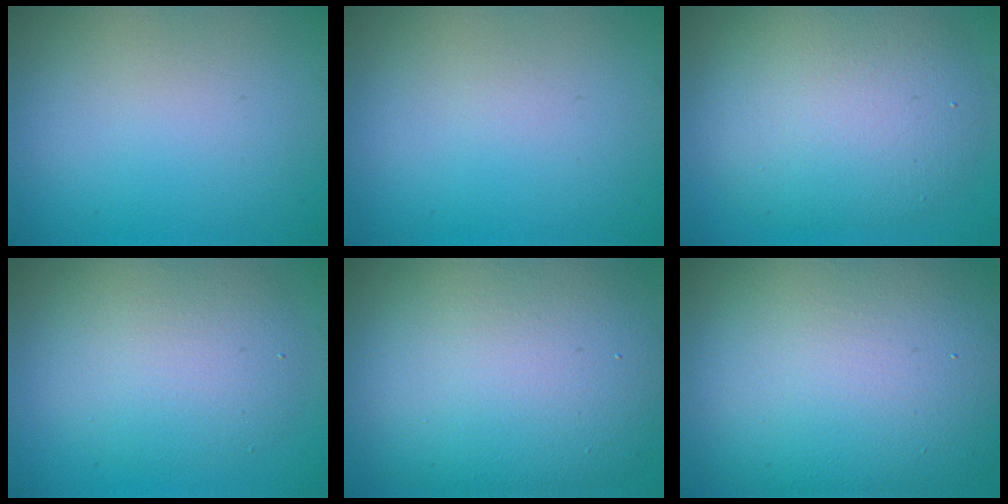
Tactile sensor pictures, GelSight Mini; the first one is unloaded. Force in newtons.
{"total": 0.0}
{"total": 7.9, "press": 7.9, "slide": 0.8}
{"total": 5.2, "press": 5.2, "slide": 0.4}
{"total": 14.7, "press": 14.7, "slide": 0.9}
{"total": 17.5, "press": 17.4, "slide": 0.7}